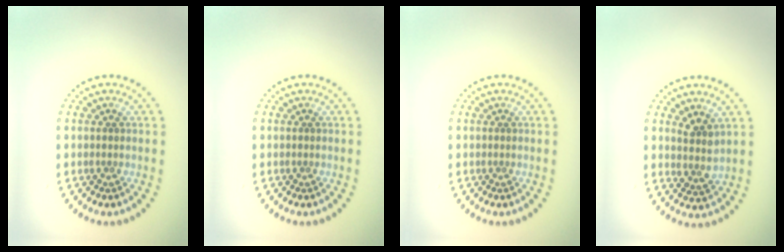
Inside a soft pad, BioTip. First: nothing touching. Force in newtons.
{"total": 0.0}
{"total": 0.0}
{"total": 2.1, "press": 1.7, "slide": 1.3}